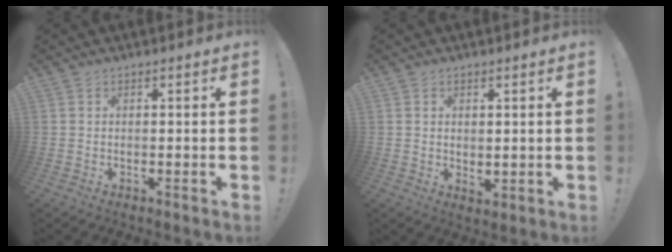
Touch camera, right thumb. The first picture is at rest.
{"total": 2.9, "force": [1.0, 1.9, 2.0], "torque": [-0.014, -0.011, 0.017]}